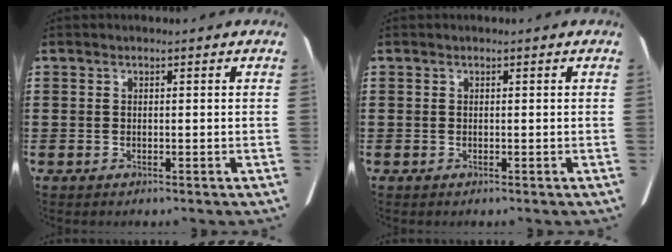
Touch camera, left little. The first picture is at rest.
{"total": 0.0}